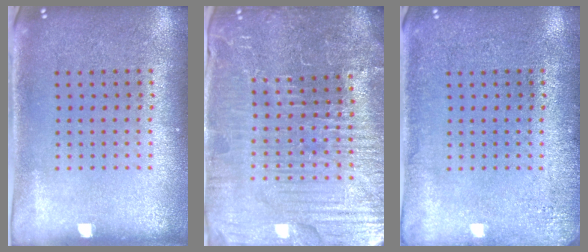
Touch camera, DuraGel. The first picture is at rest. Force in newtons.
{"total": 5.9, "press": 5.4, "slide": 2.4}
{"total": 1.8, "press": 1.8, "slide": 0.3}